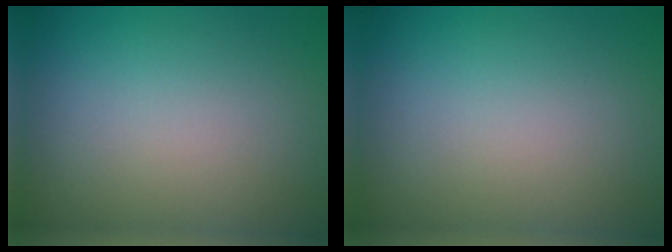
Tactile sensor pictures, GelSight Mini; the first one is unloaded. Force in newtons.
{"total": 0.0}